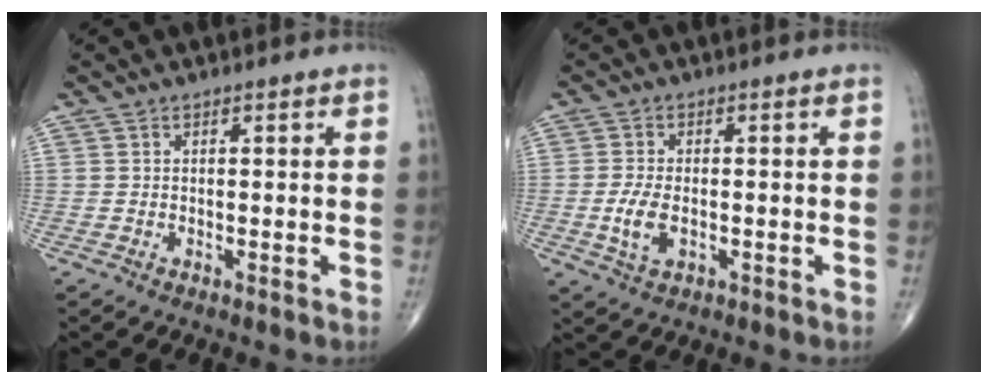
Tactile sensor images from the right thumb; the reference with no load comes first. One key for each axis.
{"total": 4.9, "fx": -1.1, "fy": 2.6, "fz": 4.0, "tx": -0.086, "ty": -0.003, "tz": -0.019}